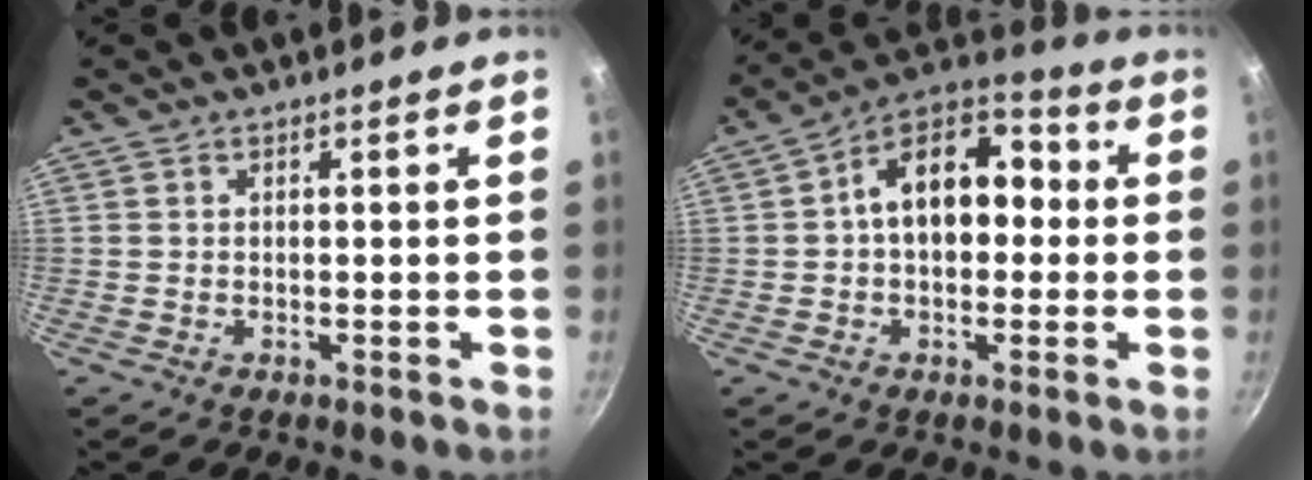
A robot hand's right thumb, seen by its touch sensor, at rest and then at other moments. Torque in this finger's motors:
{"motor_torque": [-0.91, 0.76, 0.96, -0.24, 0.29]}